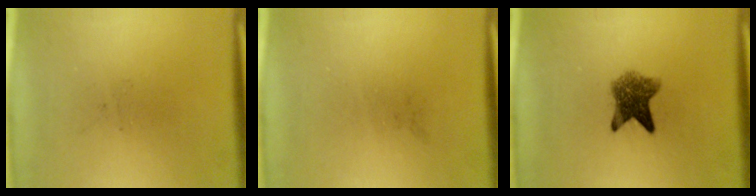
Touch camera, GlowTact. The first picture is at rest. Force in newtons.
{"total": 0.0}
{"total": 5.9}